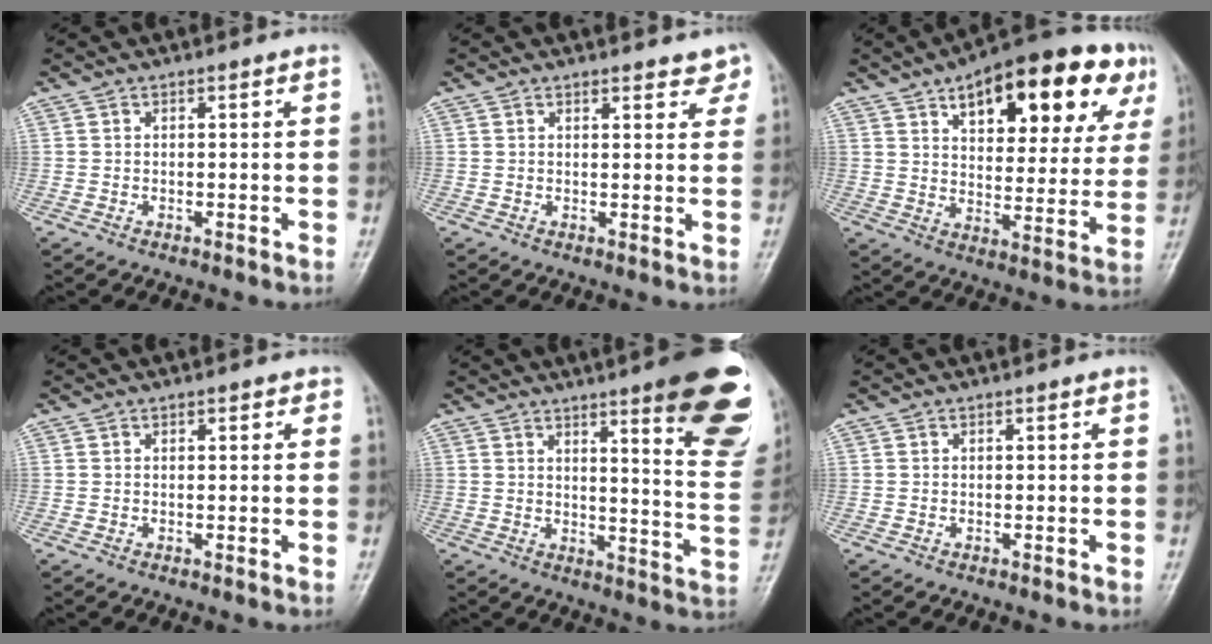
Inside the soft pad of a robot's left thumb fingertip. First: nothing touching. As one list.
[{"total": 4.0, "force": [3.3, 1.6, 1.4], "torque": [0.013, -0.014, 0.032]}, {"total": 23.4, "force": [11.7, 10.3, 17.5], "torque": [-0.201, -0.010, 0.167]}, {"total": 1.2, "force": [0.6, 0.7, 0.7], "torque": [-0.001, 0.000, 0.004]}, {"total": 19.6, "force": [10.9, 3.5, 15.9], "torque": [-0.165, -0.065, 0.137]}, {"total": 0.0}]